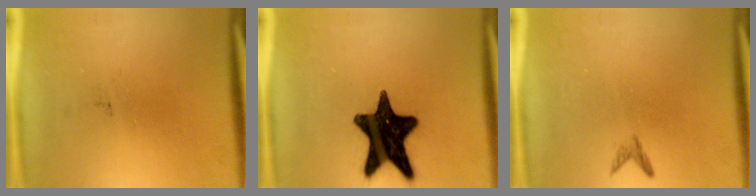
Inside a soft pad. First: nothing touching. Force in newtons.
{"total": 17.1}
{"total": 0.8}